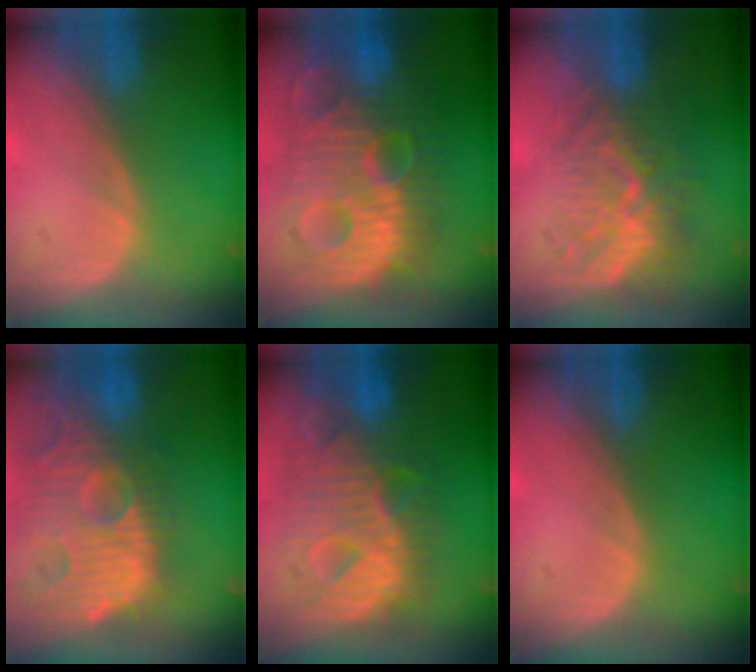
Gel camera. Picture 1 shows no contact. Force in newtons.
{"total": 13.7, "press": 13.7, "slide": 1.1}
{"total": 10.1, "press": 8.8, "slide": 4.9}
{"total": 14.4, "press": 12.6, "slide": 7.1}
{"total": 12.1, "press": 12.0, "slide": 1.4}
{"total": 0.0}